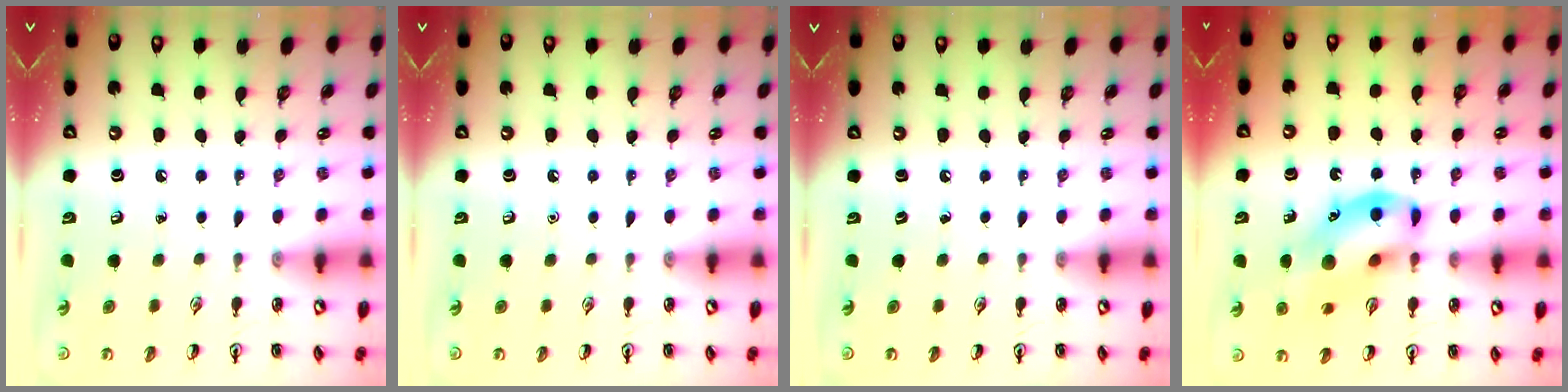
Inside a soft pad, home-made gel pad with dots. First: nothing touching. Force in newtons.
{"total": 0.0}
{"total": 0.0}
{"total": 14.1, "press": 13.7, "slide": 3.2}